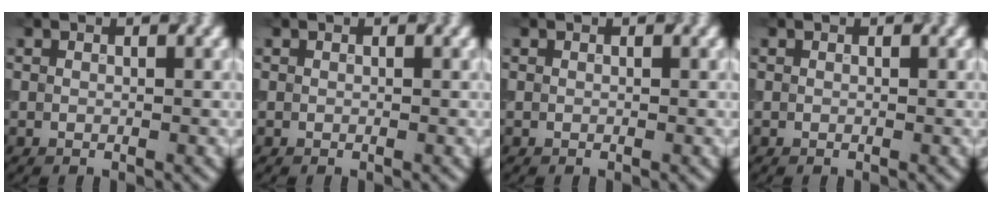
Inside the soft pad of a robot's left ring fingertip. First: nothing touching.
{"total": 0.0}
{"total": 0.0}
{"total": 0.0}